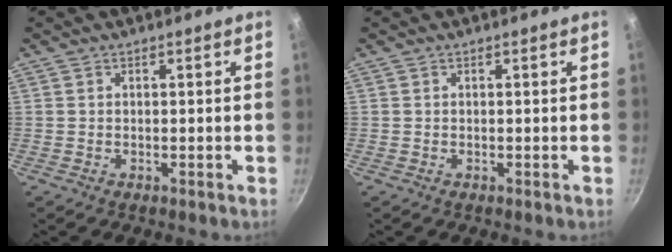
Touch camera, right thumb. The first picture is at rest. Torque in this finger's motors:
{"motor_torque": [-0.03, 0.01, 0.03, 0.03, 0.00]}